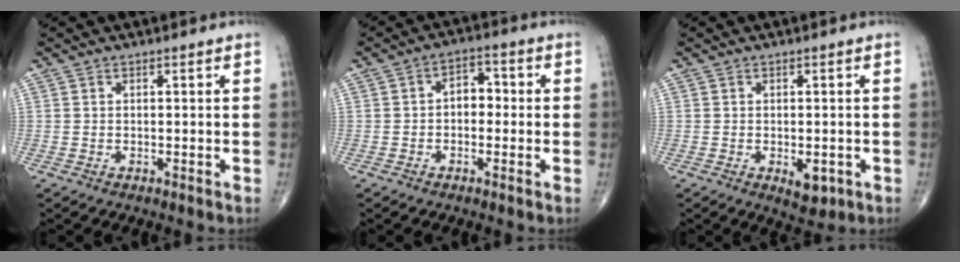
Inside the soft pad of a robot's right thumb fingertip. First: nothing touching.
{"total": 4.6, "force": [-0.4, 3.2, 3.3], "torque": [-0.030, 0.020, -0.018]}
{"total": 3.9, "force": [-1.2, 2.1, 3.0], "torque": [-0.028, -0.001, -0.008]}